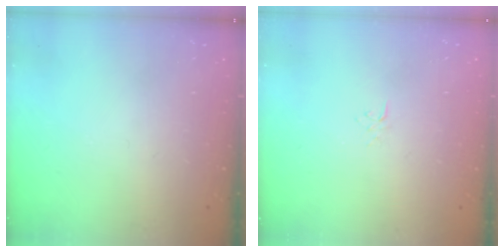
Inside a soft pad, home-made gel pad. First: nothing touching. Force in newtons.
{"total": 2.6, "press": 2.6, "slide": 0.3}